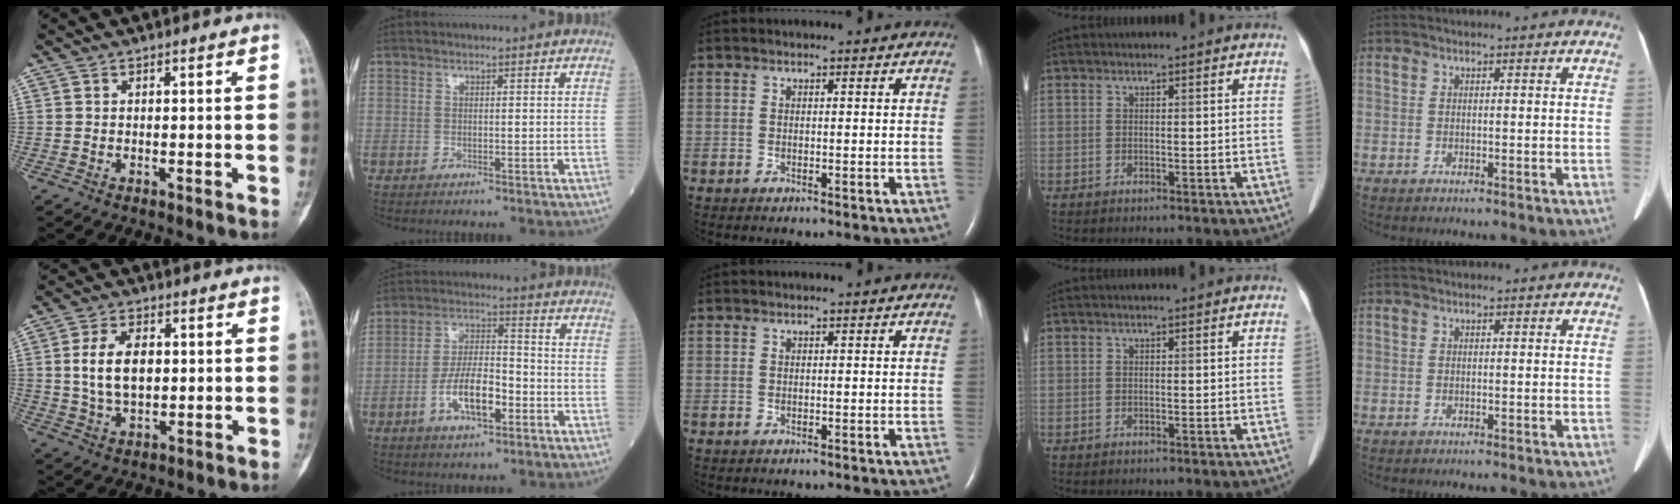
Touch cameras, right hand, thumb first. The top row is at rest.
{"thumb": {"total": 9.1, "force": [1.0, 5.5, 7.1], "torque": [-0.124, 0.000, 0.024]}, "index": {"total": 9.6, "force": [-3.7, 3.4, 8.1], "torque": [-0.159, 0.008, -0.068]}}